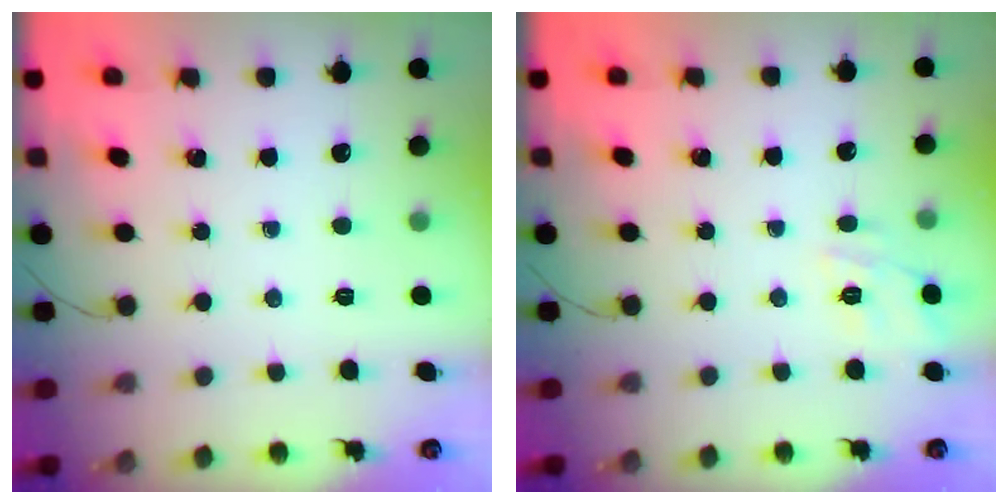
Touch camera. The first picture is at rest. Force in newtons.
{"total": 11.4, "press": 11.4, "slide": 1.0}